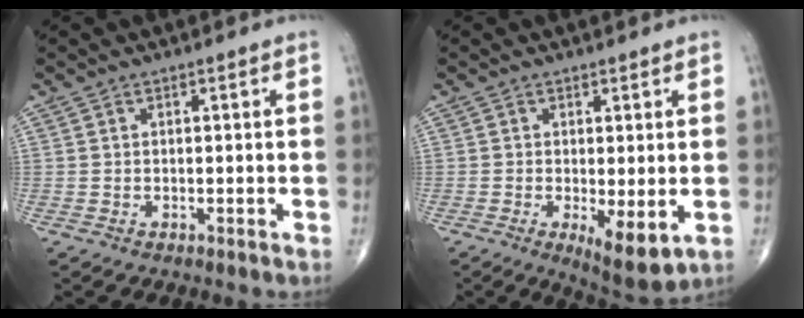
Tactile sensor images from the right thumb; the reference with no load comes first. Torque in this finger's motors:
{"motor_torque": [-0.50, 0.49, -0.02, -0.14, 0.04]}